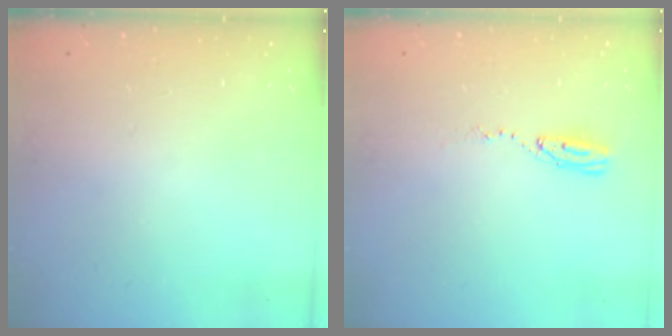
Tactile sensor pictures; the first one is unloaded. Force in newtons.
{"total": 4.3, "press": 4.3, "slide": 0.4}